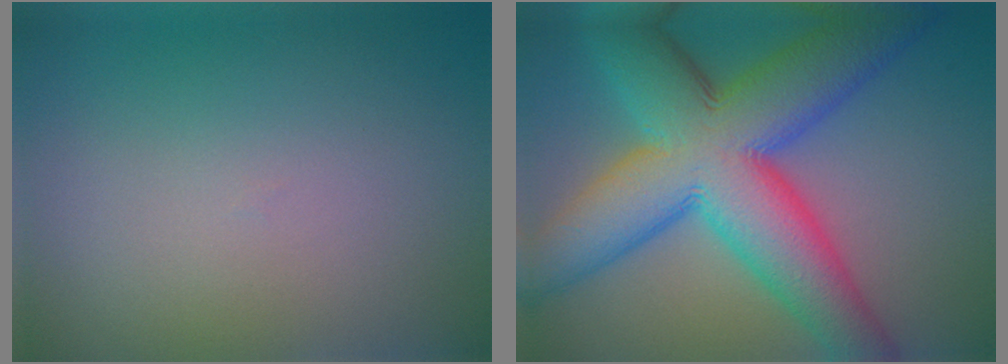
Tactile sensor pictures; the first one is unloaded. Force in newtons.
{"total": 14.5, "press": 14.5, "slide": 0.3}